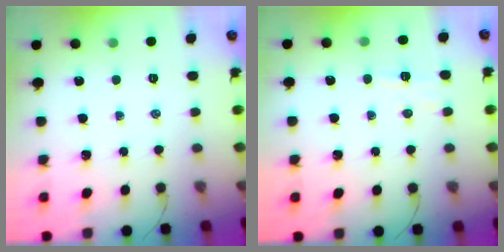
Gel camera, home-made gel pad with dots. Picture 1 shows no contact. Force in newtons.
{"total": 4.1, "press": 3.9, "slide": 1.2}